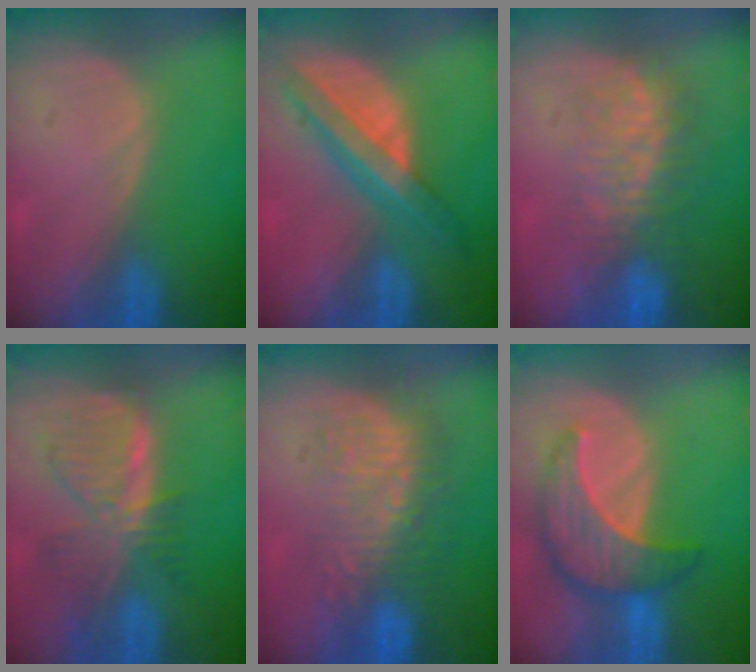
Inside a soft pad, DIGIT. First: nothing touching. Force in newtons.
{"total": 8.1, "press": 6.8, "slide": 4.3}
{"total": 7.8, "press": 7.5, "slide": 2.1}
{"total": 7.7, "press": 6.9, "slide": 3.4}
{"total": 8.9, "press": 8.7, "slide": 1.9}
{"total": 8.6, "press": 7.8, "slide": 3.6}